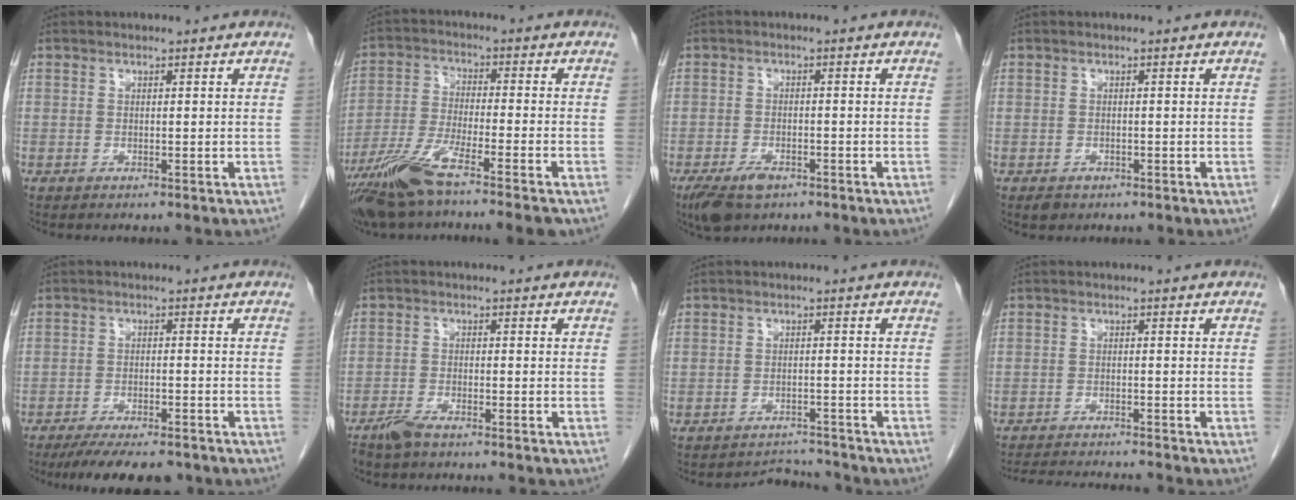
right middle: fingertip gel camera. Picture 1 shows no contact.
{"total": 11.1, "force": [-8.1, -0.2, 7.7], "torque": [-0.153, -0.029, -0.147]}
{"total": 5.1, "force": [-3.3, 2.4, 3.1], "torque": [-0.060, -0.006, -0.052]}
{"total": 1.4, "force": [-0.9, 1.0, 0.5], "torque": [-0.013, 0.000, -0.008]}
{"total": 11.0, "force": [-9.2, 2.6, 5.4], "torque": [-0.079, -0.012, -0.132]}
{"total": 4.0, "force": [-3.4, 0.6, 2.0], "torque": [-0.037, -0.006, -0.056]}
{"total": 3.5, "force": [-3.3, -0.1, -1.3], "torque": [0.020, 0.003, -0.046]}
{"total": 10.0, "force": [-9.5, 0.0, 3.2], "torque": [-0.048, -0.012, -0.137]}